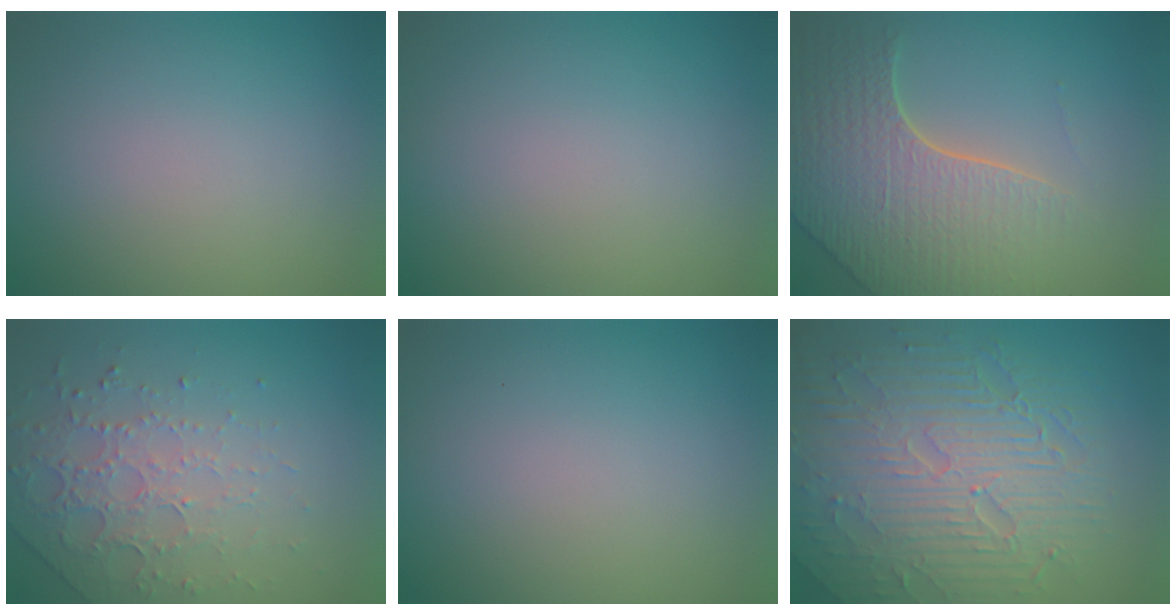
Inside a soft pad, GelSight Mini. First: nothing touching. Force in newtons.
{"total": 0.0}
{"total": 7.6, "press": 5.8, "slide": 4.9}
{"total": 4.5, "press": 3.2, "slide": 3.3}
{"total": 0.0}
{"total": 10.1, "press": 6.6, "slide": 7.6}